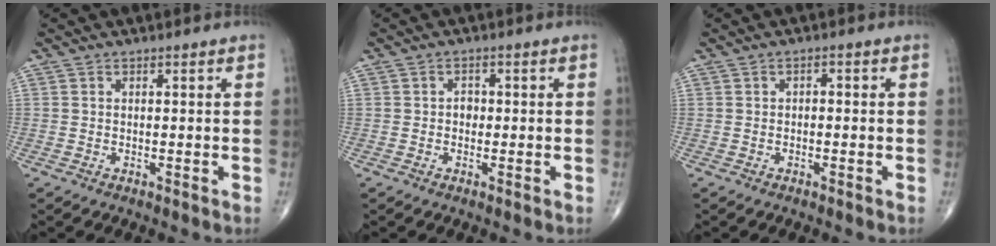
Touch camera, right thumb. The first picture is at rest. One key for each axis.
{"total": 1.6, "fx": -0.1, "fy": 1.3, "fz": 0.9, "tx": -0.005, "ty": 0.005, "tz": -0.005}
{"total": 0.9, "fx": -0.1, "fy": 0.6, "fz": 0.7, "tx": -0.006, "ty": 0.007, "tz": -0.005}